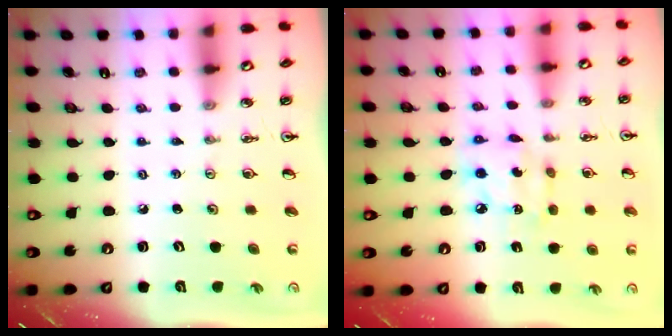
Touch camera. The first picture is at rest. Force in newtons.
{"total": 8.5, "press": 8.4, "slide": 0.6}